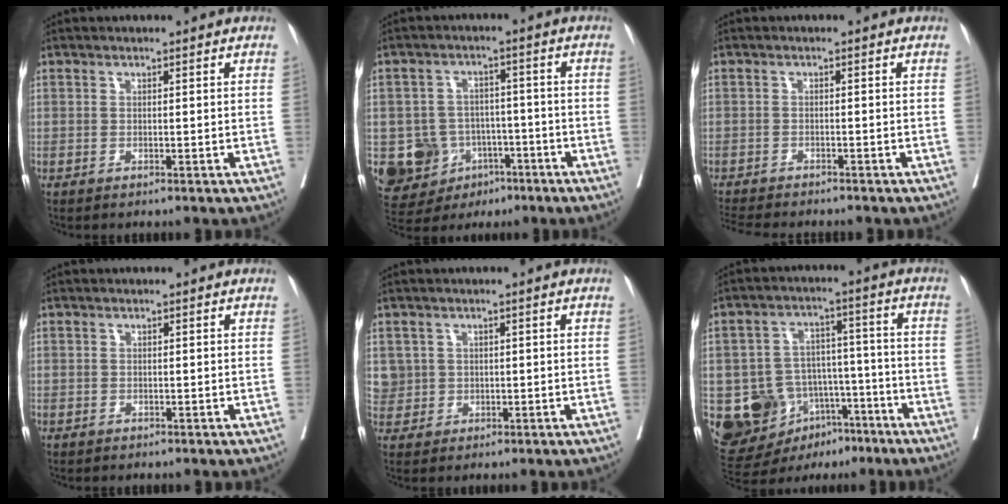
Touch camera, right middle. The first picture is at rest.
{"total": 9.4, "force": [-3.4, 8.4, 2.6], "torque": [-0.057, 0.018, -0.042]}
{"total": 8.0, "force": [-7.3, 1.1, 3.1], "torque": [-0.044, -0.008, -0.112]}
{"total": 0.5, "force": [-0.2, 0.5, -0.1], "torque": [0.003, 0.006, -0.008]}
{"total": 3.2, "force": [0.7, 3.1, -0.1], "torque": [0.015, 0.002, 0.017]}
{"total": 13.7, "force": [-6.6, 9.9, 6.9], "torque": [-0.120, 0.032, -0.096]}